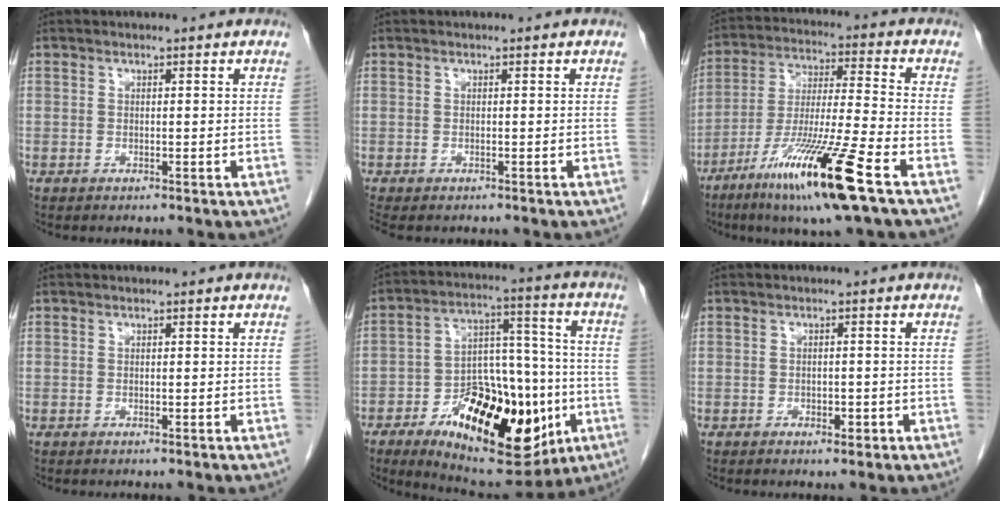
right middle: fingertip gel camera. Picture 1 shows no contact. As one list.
[{"total": 1.5, "force": [-1.2, 0.7, 0.5], "torque": [-0.008, -0.002, -0.018]}, {"total": 16.9, "force": [-9.1, -0.3, 14.2], "torque": [-0.279, -0.045, -0.166]}, {"total": 0.0}, {"total": 23.0, "force": [-8.6, 10.1, 18.8], "torque": [-0.285, 0.009, -0.116]}, {"total": 1.8, "force": [-0.8, 1.1, 1.2], "torque": [-0.013, 0.003, -0.004]}]